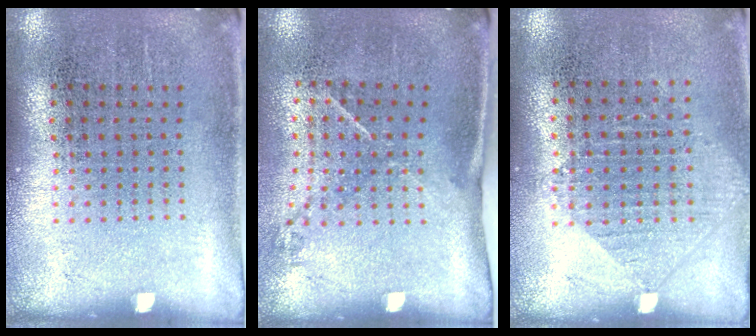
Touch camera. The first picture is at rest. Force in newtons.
{"total": 1.5, "press": 0.9, "slide": 1.1}
{"total": 1.0, "press": 0.9, "slide": 0.2}